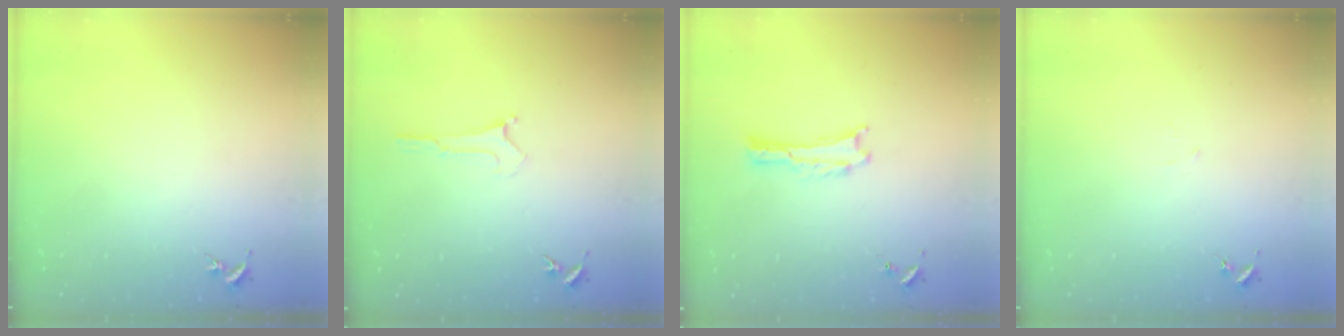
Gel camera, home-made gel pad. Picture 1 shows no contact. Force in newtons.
{"total": 0.0}
{"total": 0.0}
{"total": 1.0, "press": 1.0, "slide": 0.1}